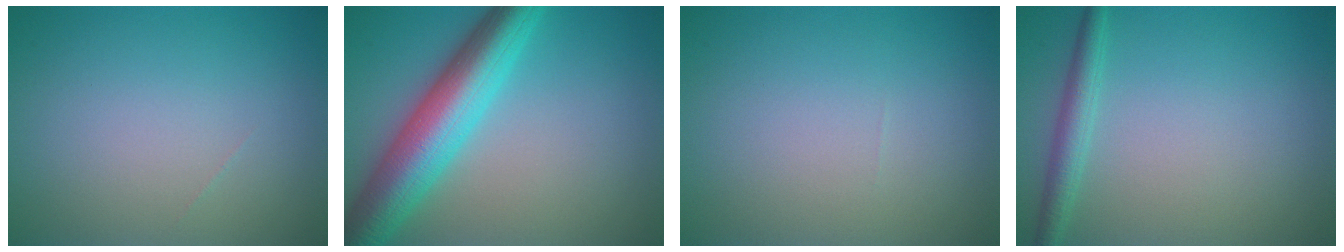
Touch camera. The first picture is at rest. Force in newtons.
{"total": 8.7, "press": 8.7, "slide": 0.3}
{"total": 0.0}
{"total": 2.2, "press": 2.2, "slide": 0.1}